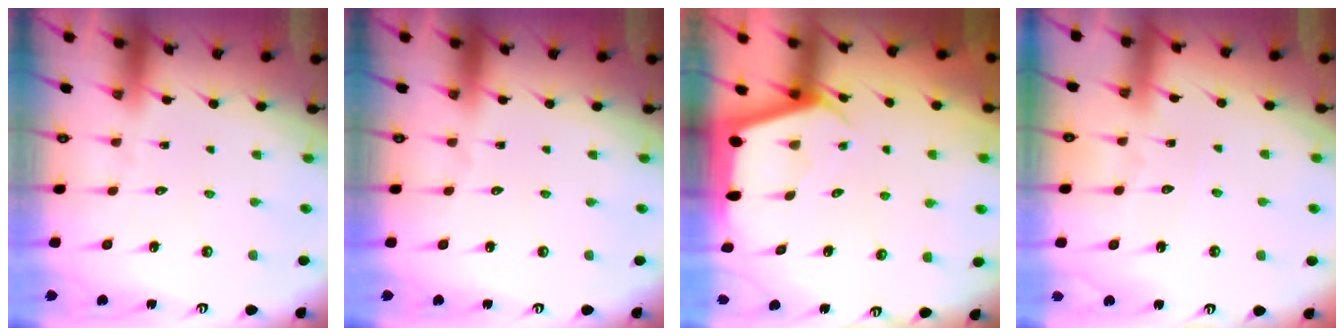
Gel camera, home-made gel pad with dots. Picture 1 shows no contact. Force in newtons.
{"total": 0.0}
{"total": 2.5, "press": 2.5, "slide": 0.3}
{"total": 3.9, "press": 3.9, "slide": 0.4}